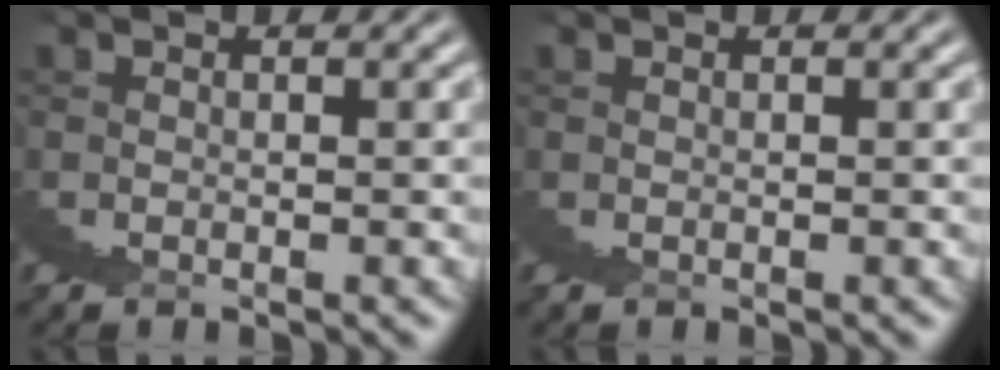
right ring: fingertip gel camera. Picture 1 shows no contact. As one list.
[{"total": 0.0}]